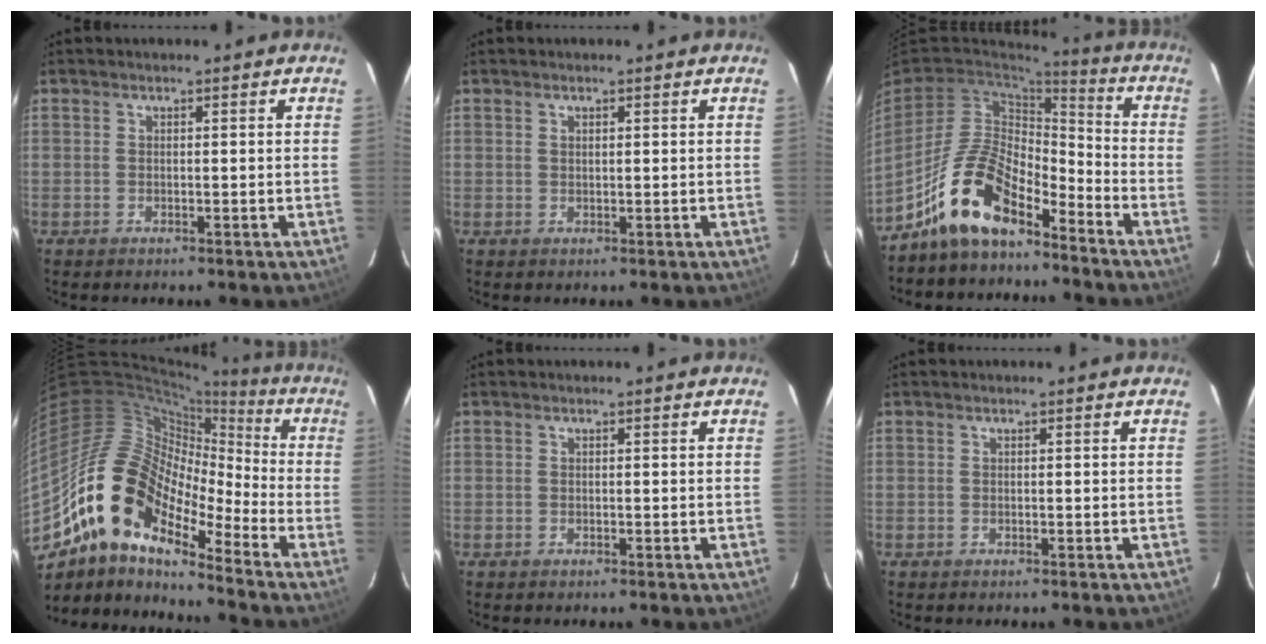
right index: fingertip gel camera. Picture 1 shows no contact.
{"total": 0.5, "force": [0.5, 0.1, 0.1], "torque": [-0.002, 0.001, 0.010]}
{"total": 13.3, "force": [-9.8, 5.1, 7.5], "torque": [-0.158, 0.013, -0.185]}
{"total": 16.8, "force": [-10.6, 7.7, 10.6], "torque": [-0.175, -0.007, -0.218]}
{"total": 0.0}
{"total": 0.0}